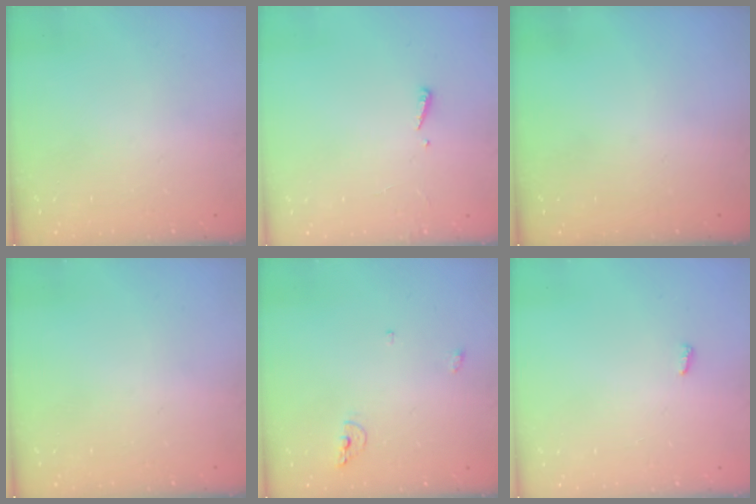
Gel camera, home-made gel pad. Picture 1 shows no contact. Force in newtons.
{"total": 2.4, "press": 2.4, "slide": 0.2}
{"total": 0.0}
{"total": 0.0}
{"total": 5.7, "press": 5.6, "slide": 1.2}
{"total": 2.8, "press": 2.8, "slide": 0.5}